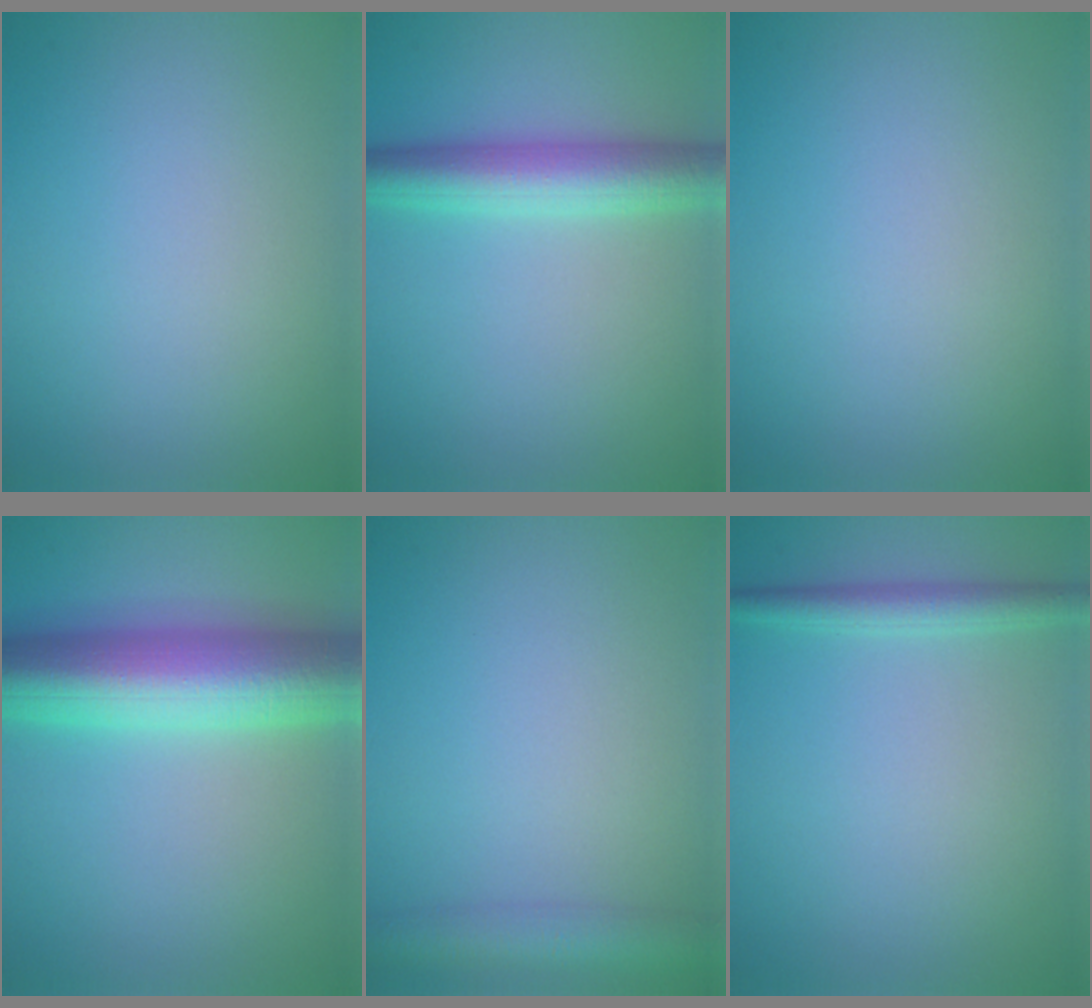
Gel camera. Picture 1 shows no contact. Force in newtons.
{"total": 5.2, "press": 5.2, "slide": 0.2}
{"total": 0.0}
{"total": 10.7, "press": 10.7, "slide": 0.0}
{"total": 4.0, "press": 3.9, "slide": 0.2}
{"total": 2.2, "press": 2.2, "slide": 0.1}